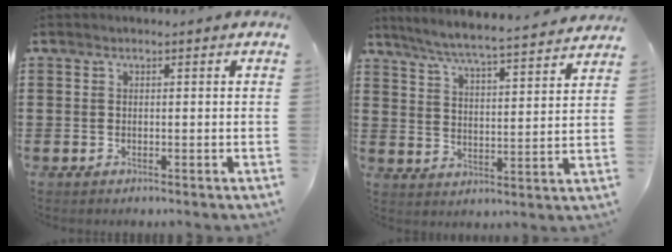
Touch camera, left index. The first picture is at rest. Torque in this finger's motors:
{"motor_torque": [1.22, -0.92, 0.32, 0.09]}